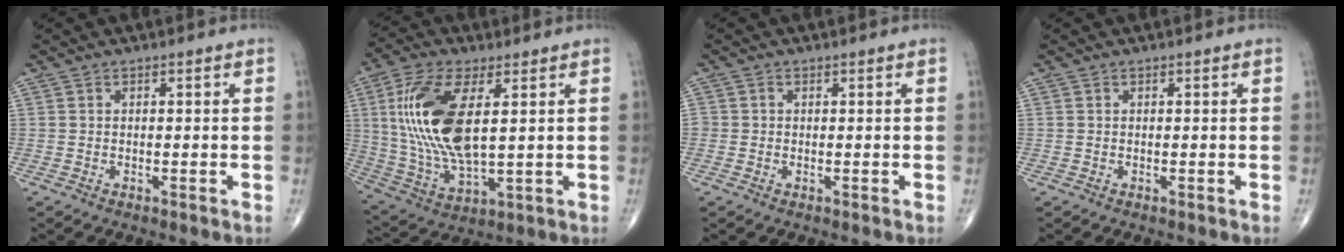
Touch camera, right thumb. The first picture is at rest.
{"total": 18.4, "force": [3.6, 7.9, 16.2], "torque": [-0.341, -0.015, 0.074]}
{"total": 0.8, "force": [-0.1, 0.8, 0.2], "torque": [0.003, 0.003, -0.004]}
{"total": 0.0}